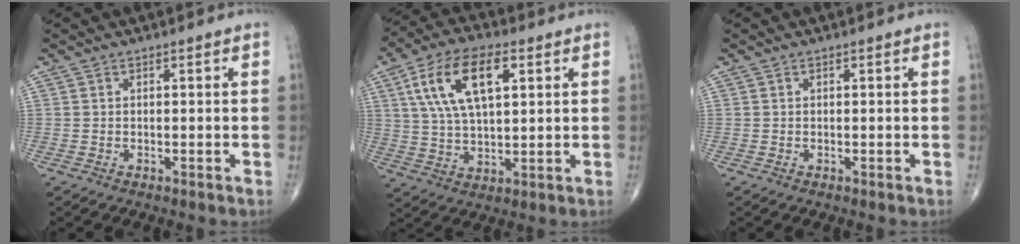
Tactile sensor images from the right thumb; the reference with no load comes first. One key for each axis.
{"total": 14.9, "fx": 5.1, "fy": 7.0, "fz": 12.1, "tx": -0.221, "ty": 0.001, "tz": 0.094}
{"total": 0.0}